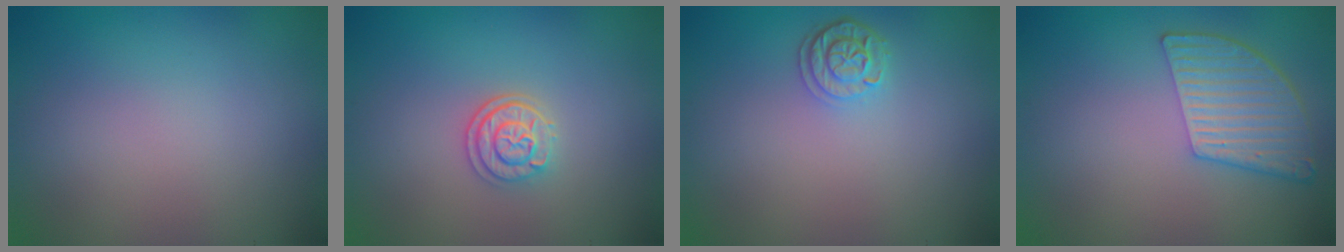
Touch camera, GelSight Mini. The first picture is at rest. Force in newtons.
{"total": 2.4, "press": 2.1, "slide": 1.1}
{"total": 2.1, "press": 1.9, "slide": 0.9}
{"total": 5.0, "press": 4.0, "slide": 3.1}